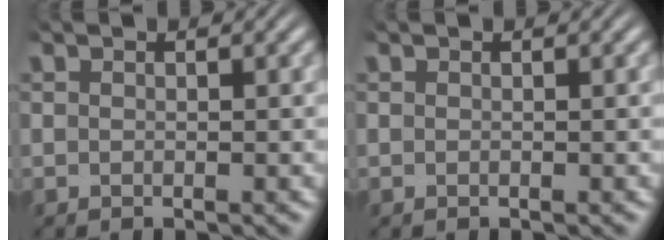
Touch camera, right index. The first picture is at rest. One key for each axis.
{"total": 0.0}